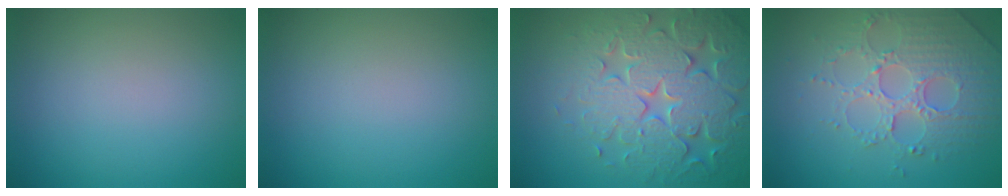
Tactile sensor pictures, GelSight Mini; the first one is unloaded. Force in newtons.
{"total": 0.0}
{"total": 7.8, "press": 7.6, "slide": 1.6}
{"total": 4.2, "press": 4.0, "slide": 1.3}